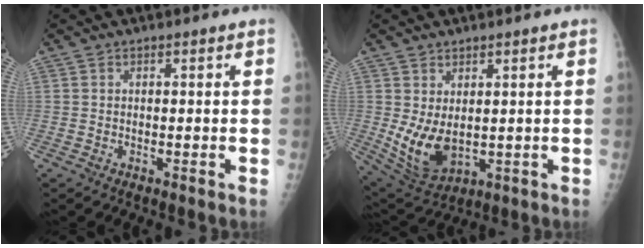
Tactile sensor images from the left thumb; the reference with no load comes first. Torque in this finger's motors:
{"motor_torque": [0.22, 0.33, 1.05, 0.09, 0.08]}